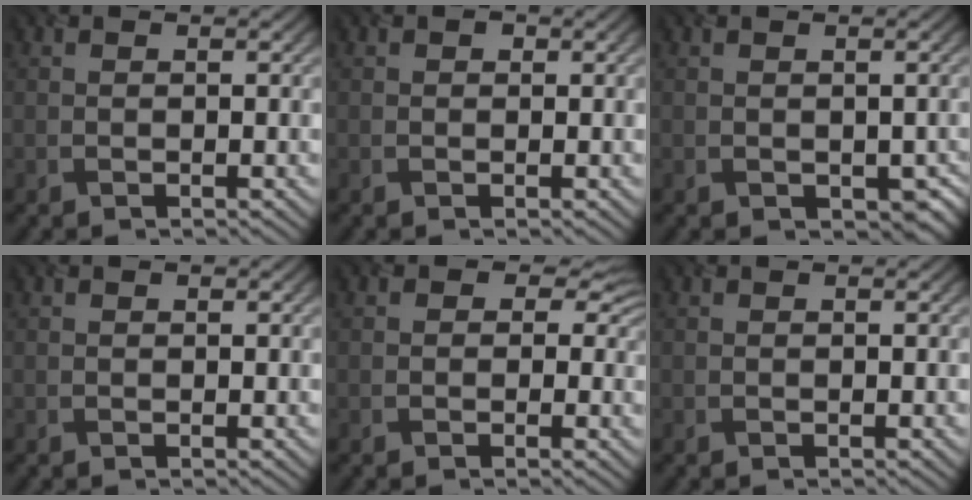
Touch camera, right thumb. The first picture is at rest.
{"total": 0.6, "force": [0.1, 0.5, 0.2], "torque": [0.000, -0.002, 0.002]}
{"total": 1.6, "force": [-0.6, 1.4, 0.7], "torque": [-0.020, -0.013, -0.007]}
{"total": 0.0}
{"total": 3.8, "force": [0.7, 3.1, 2.1], "torque": [-0.020, 0.002, 0.002]}
{"total": 0.0}